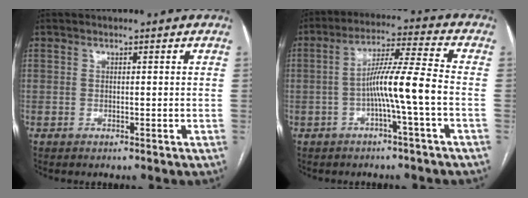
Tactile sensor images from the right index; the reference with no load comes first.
{"total": 8.8, "force": [-2.2, -0.9, 8.5], "torque": [-0.153, 0.015, -0.040]}